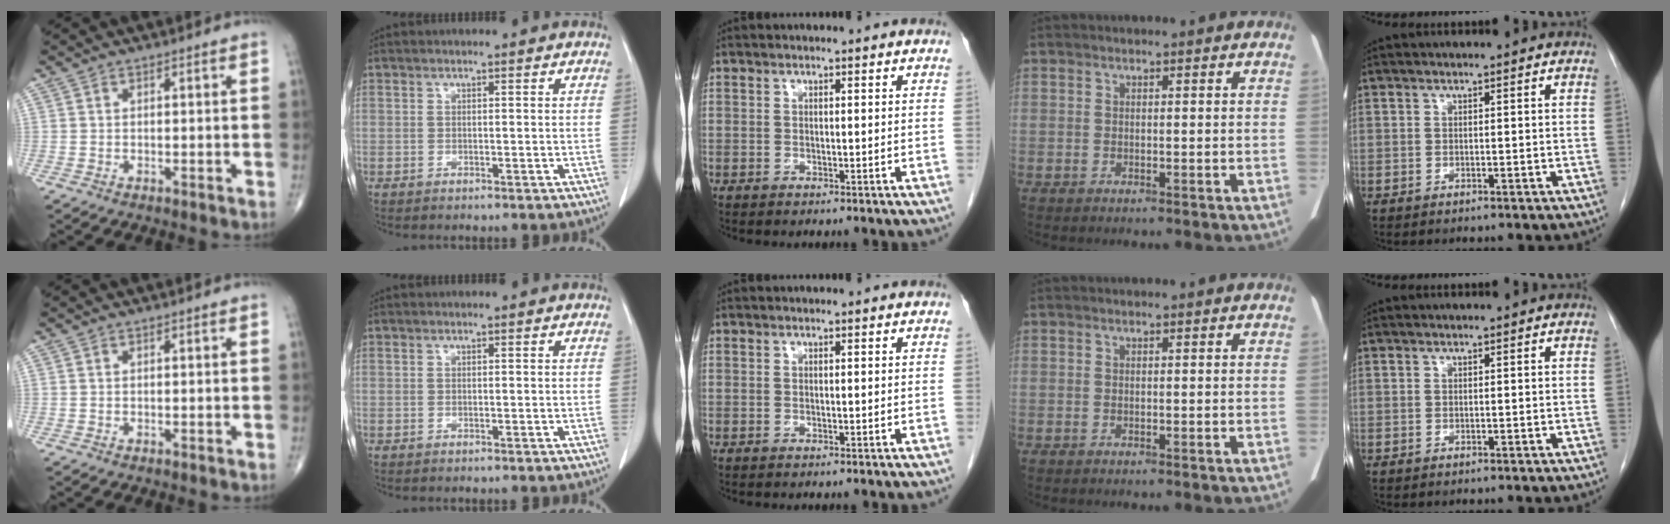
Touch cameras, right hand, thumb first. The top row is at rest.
{}